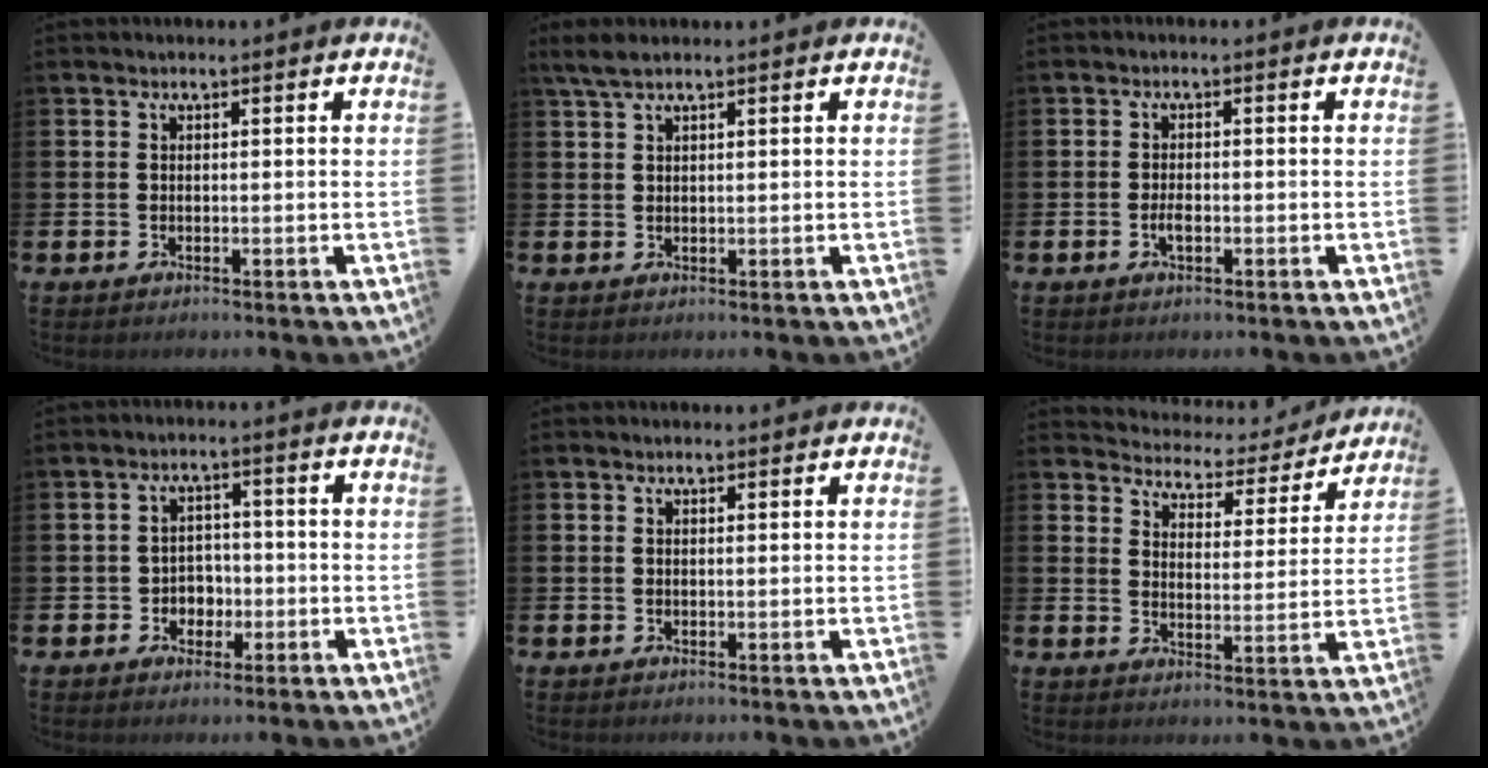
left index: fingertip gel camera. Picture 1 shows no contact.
{"total": 2.9, "force": [2.0, 0.8, 1.9], "torque": [-0.038, 0.006, 0.036]}
{"total": 2.0, "force": [-0.7, 0.8, 1.6], "torque": [-0.029, -0.001, -0.013]}
{"total": 3.0, "force": [-1.0, 2.7, 0.8], "torque": [-0.017, 0.000, -0.029]}
{"total": 0.6, "force": [0.5, 0.2, 0.1], "torque": [0.007, -0.002, 0.008]}
{"total": 4.0, "force": [3.8, 1.3, 0.1], "torque": [-0.024, -0.040, 0.058]}